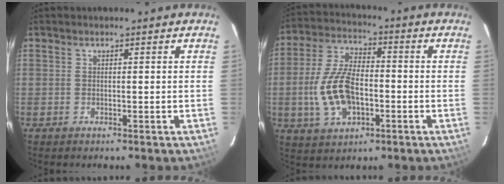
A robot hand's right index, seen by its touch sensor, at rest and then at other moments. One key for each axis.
{"total": 13.2, "fx": -2.8, "fy": 7.2, "fz": 10.7, "tx": -0.227, "ty": 0.009, "tz": -0.044}